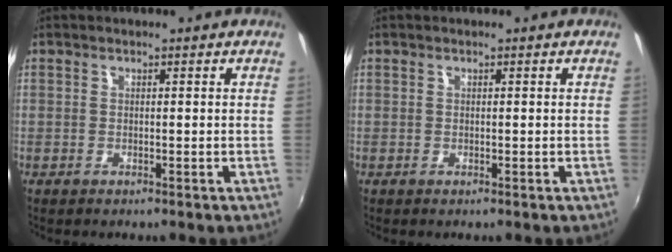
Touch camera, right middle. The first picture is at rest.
{"total": 0.0}